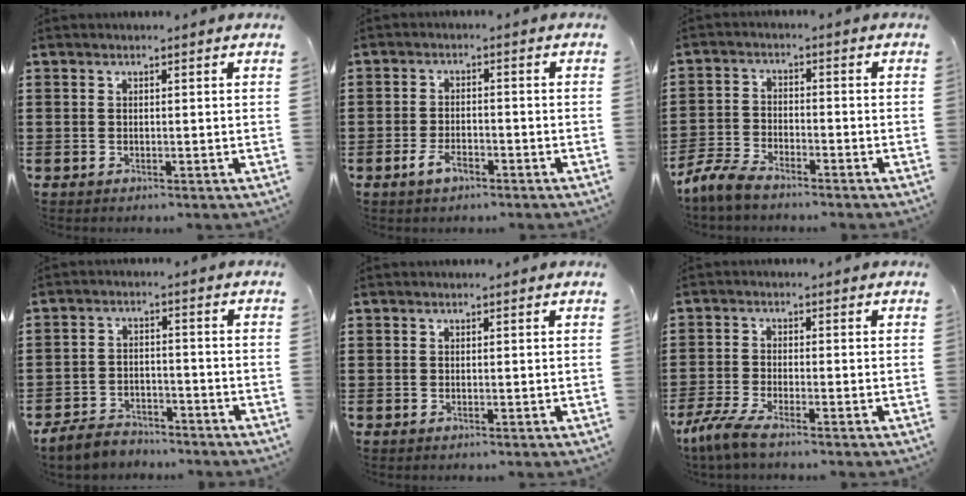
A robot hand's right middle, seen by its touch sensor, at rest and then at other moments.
{"total": 3.5, "force": [-2.1, 1.6, 2.3], "torque": [-0.047, 0.003, -0.043]}
{"total": 4.9, "force": [-4.4, 1.2, 1.8], "torque": [-0.066, -0.006, -0.096]}
{"total": 4.5, "force": [-4.3, 1.2, 0.7], "torque": [-0.027, 0.003, -0.090]}
{"total": 0.0}
{"total": 4.2, "force": [-3.4, 0.4, 2.4], "torque": [-0.076, -0.016, -0.076]}